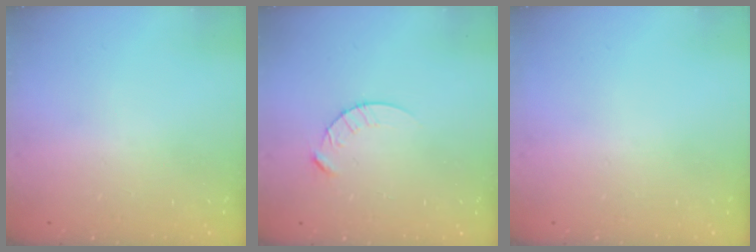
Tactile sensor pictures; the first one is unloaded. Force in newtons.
{"total": 4.7, "press": 4.7, "slide": 0.5}
{"total": 0.0}